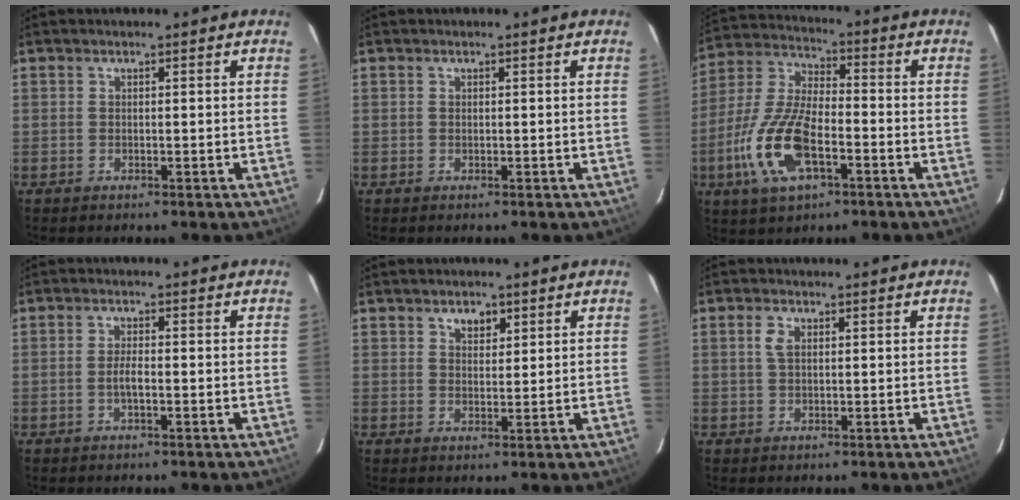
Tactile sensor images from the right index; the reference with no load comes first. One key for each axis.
{"total": 0.0}
{"total": 15.3, "fx": -5.6, "fy": 6.4, "fz": 12.7, "tx": -0.283, "ty": -0.006, "tz": -0.109}
{"total": 2.3, "fx": -0.7, "fy": 0.6, "fz": 2.1, "tx": -0.041, "ty": -0.001, "tz": -0.014}
{"total": 2.9, "fx": 1.7, "fy": 1.9, "fz": 1.4, "tx": -0.016, "ty": 0.003, "tz": 0.028}
{"total": 2.1, "fx": 0.6, "fy": 1.3, "fz": 1.6, "tx": -0.033, "ty": 0.005, "tz": 0.011}